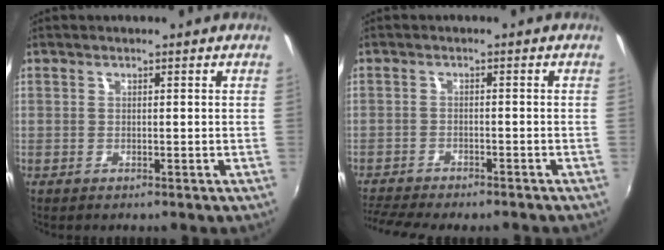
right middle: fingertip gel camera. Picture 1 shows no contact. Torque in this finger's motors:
{"motor_torque": [1.08, -1.06, 0.29, 0.06]}